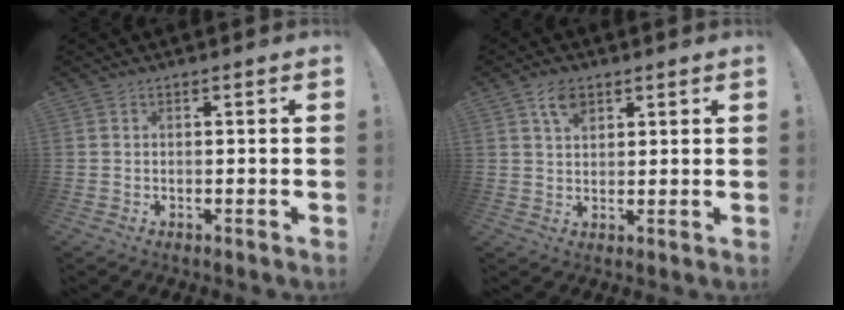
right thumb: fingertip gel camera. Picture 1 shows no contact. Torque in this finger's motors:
{"motor_torque": [0.18, 0.80, 0.14, -0.03, 0.03]}